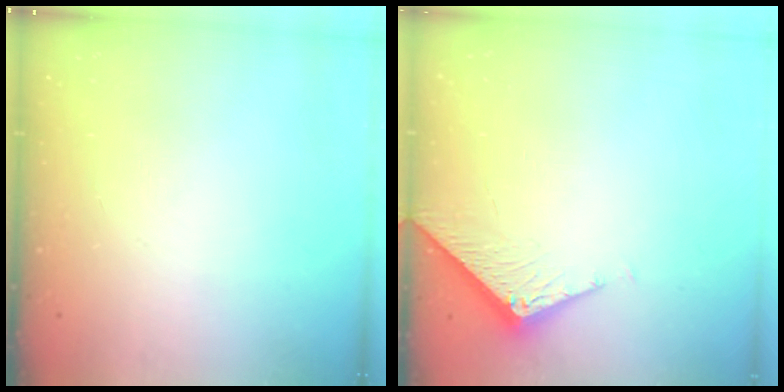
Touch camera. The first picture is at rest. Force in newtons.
{"total": 4.0, "press": 4.0, "slide": 0.1}